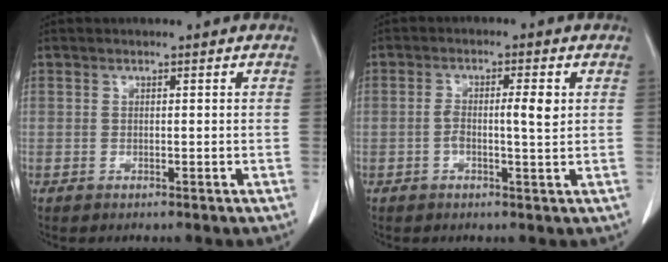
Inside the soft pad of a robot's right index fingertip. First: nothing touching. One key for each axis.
{"total": 4.3, "fx": 0.2, "fy": 0.6, "fz": 4.2, "tx": -0.076, "ty": 0.008, "tz": 0.003}